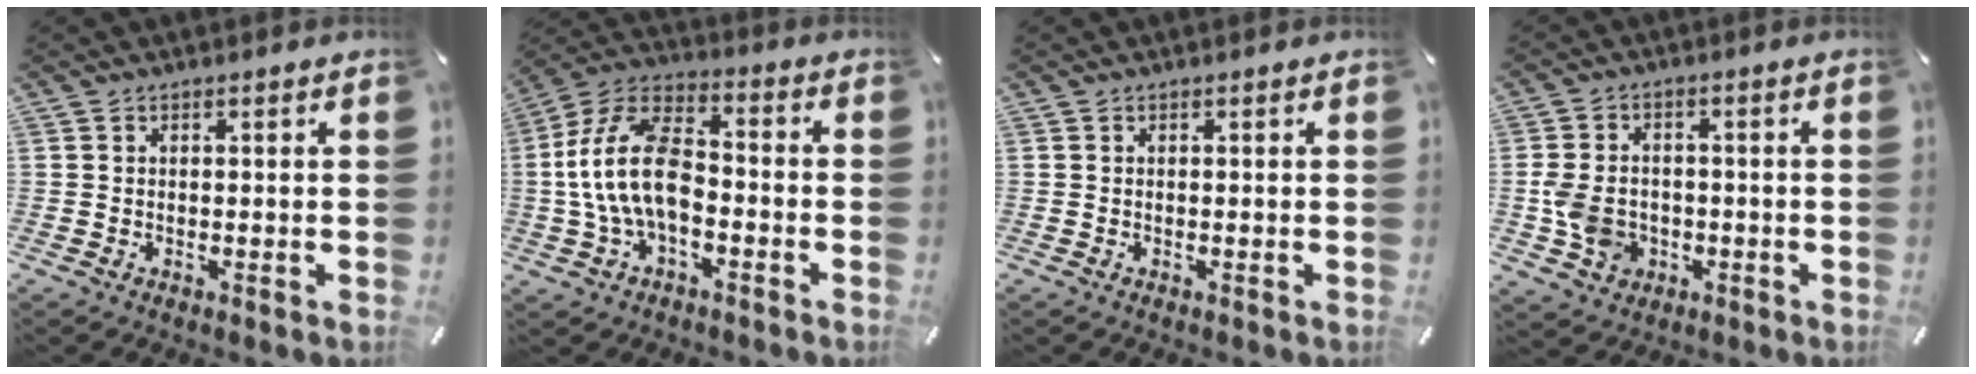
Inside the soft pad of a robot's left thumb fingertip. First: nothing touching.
{"total": 15.0, "force": [-3.1, 8.8, 11.8], "torque": [-0.250, 0.020, -0.060]}
{"total": 0.0}
{"total": 7.4, "force": [-1.7, 6.2, 3.7], "torque": [-0.081, 0.010, -0.028]}